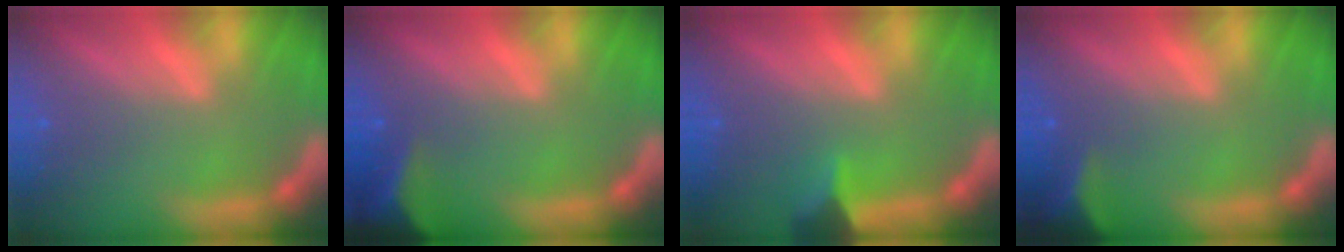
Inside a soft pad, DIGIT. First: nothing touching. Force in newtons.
{"total": 7.5}
{"total": 2.9}
{"total": 4.5}